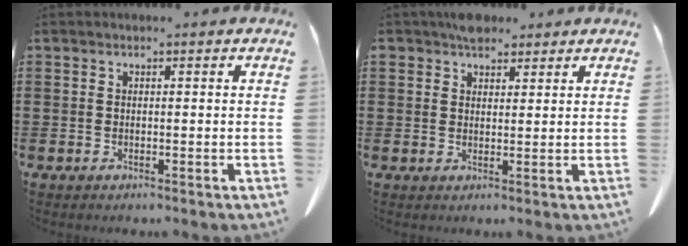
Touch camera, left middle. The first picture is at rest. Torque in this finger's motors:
{"motor_torque": [0.52, -0.31, 0.08, 0.05]}